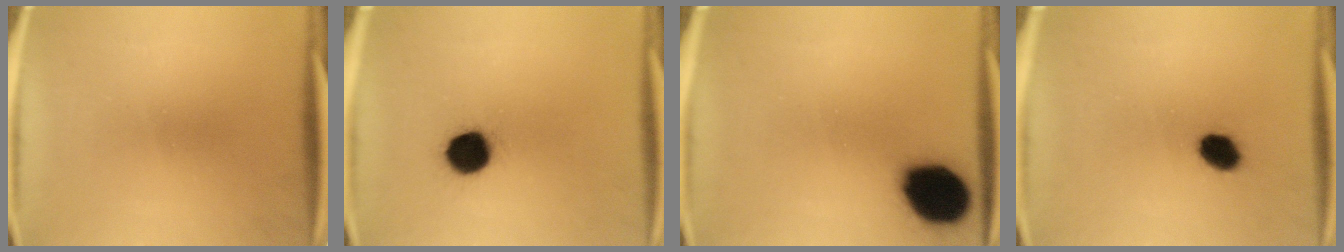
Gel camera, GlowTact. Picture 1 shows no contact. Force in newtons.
{"total": 10.4}
{"total": 15.8}
{"total": 5.1}